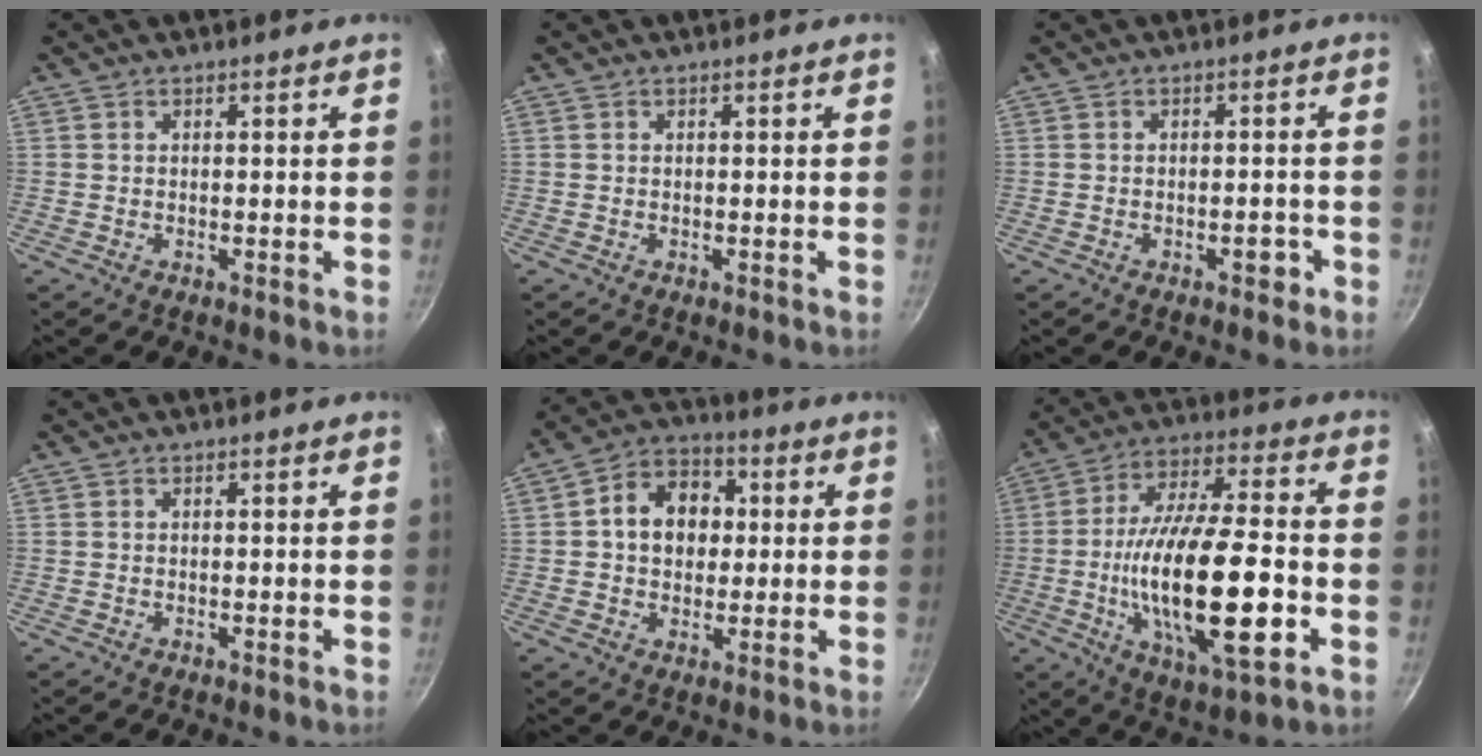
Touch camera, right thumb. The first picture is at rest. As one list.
[{"total": 0.0}, {"total": 0.0}, {"total": 0.0}, {"total": 11.2, "force": [1.5, 8.8, 6.8], "torque": [-0.073, 0.017, 0.009]}, {"total": 24.0, "force": [-4.8, 8.2, 22.0], "torque": [-0.384, 0.017, -0.080]}]